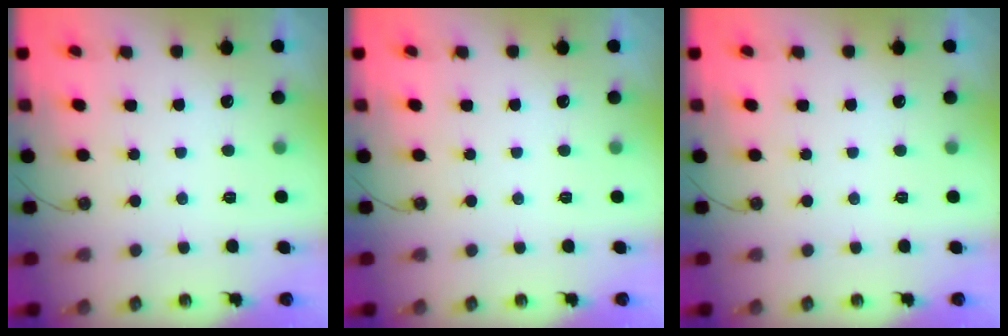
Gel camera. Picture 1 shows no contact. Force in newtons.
{"total": 0.0}
{"total": 0.0}